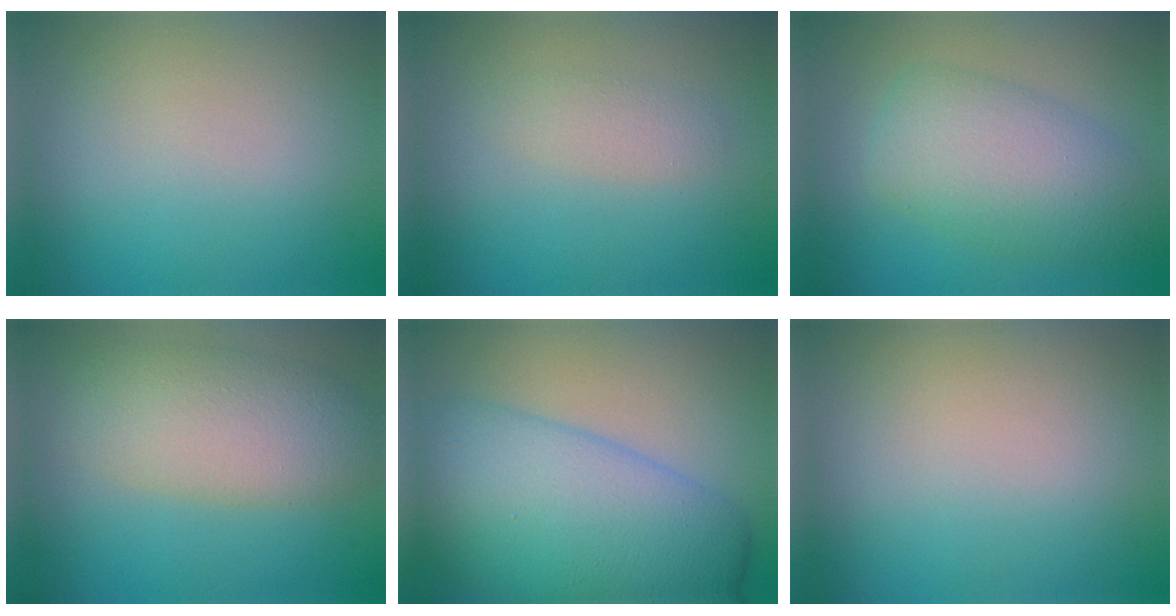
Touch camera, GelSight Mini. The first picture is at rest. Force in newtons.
{"total": 1.5, "press": 1.5, "slide": 0.1}
{"total": 6.7, "press": 6.7, "slide": 0.2}
{"total": 6.3, "press": 6.3, "slide": 0.5}
{"total": 12.3, "press": 12.3, "slide": 0.2}
{"total": 0.0}